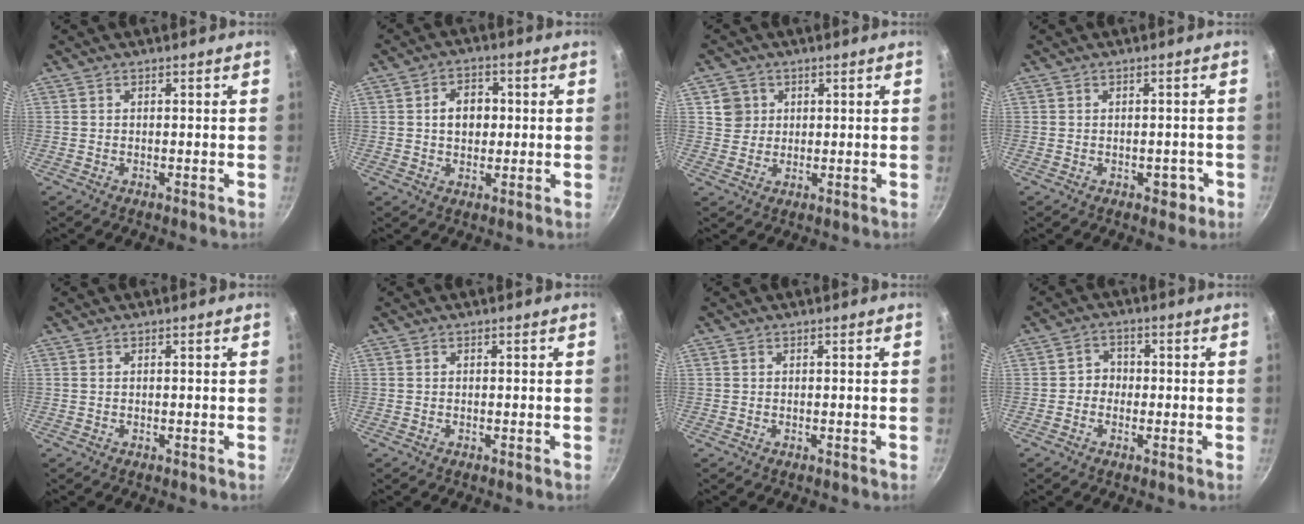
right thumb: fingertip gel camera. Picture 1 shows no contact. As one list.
[{"total": 6.3, "force": [0.6, 4.8, 4.0], "torque": [-0.038, 0.010, 0.005]}, {"total": 4.5, "force": [1.4, 4.2, 0.8], "torque": [0.016, 0.007, 0.024]}, {"total": 2.8, "force": [-1.1, 2.0, 1.6], "torque": [0.007, 0.015, -0.007]}, {"total": 0.0}, {"total": 0.0}, {"total": 0.0}, {"total": 3.3, "force": [-0.6, 3.0, 1.1], "torque": [0.005, 0.013, -0.017]}]